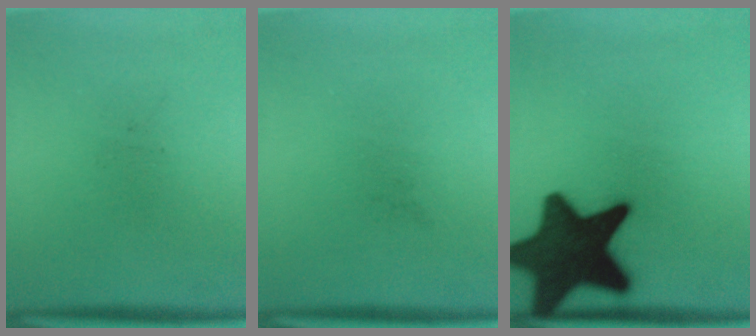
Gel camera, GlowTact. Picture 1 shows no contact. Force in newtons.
{"total": 0.0}
{"total": 17.8}